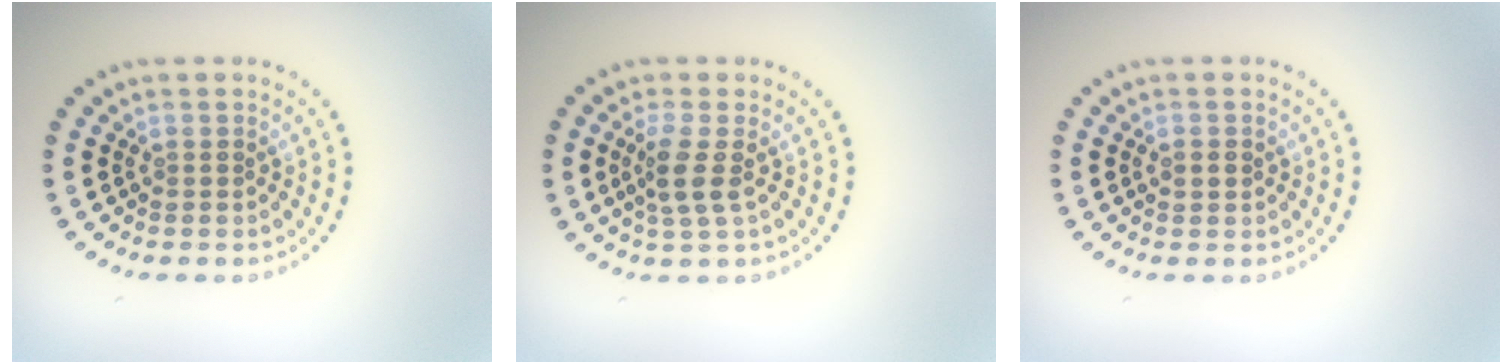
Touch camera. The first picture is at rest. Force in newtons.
{"total": 2.5, "press": 2.0, "slide": 1.5}
{"total": 1.3, "press": 1.2, "slide": 0.3}